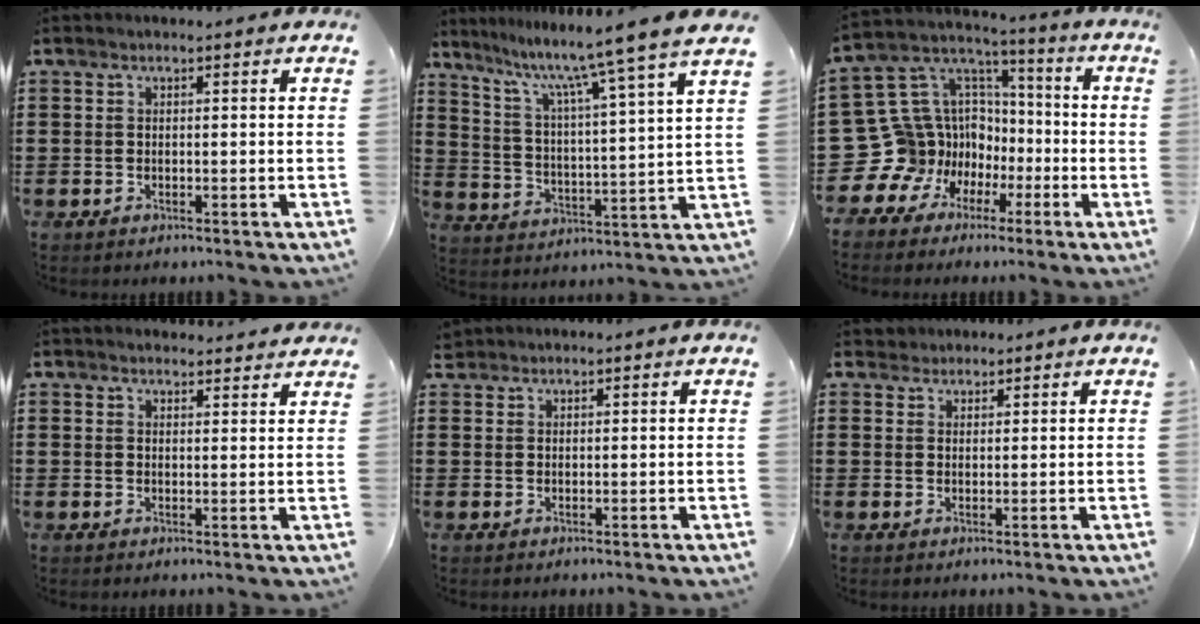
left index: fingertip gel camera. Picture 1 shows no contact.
{"total": 9.3, "force": [7.8, -1.7, 4.7], "torque": [-0.114, -0.064, 0.120]}
{"total": 14.1, "force": [-4.6, 13.2, 2.2], "torque": [-0.114, -0.014, -0.041]}
{"total": 2.1, "force": [2.1, 0.2, 0.0], "torque": [-0.005, -0.004, 0.040]}
{"total": 1.2, "force": [1.1, 0.4, 0.1], "torque": [-0.006, 0.002, 0.022]}
{"total": 1.8, "force": [1.6, 0.9, -0.2], "torque": [-0.001, 0.005, 0.032]}